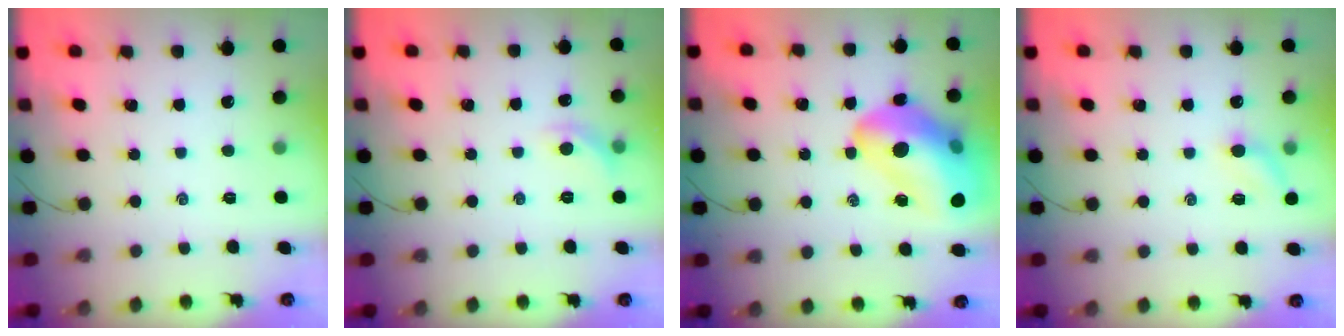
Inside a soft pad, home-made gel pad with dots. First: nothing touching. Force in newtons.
{"total": 6.0, "press": 5.8, "slide": 1.4}
{"total": 24.0, "press": 23.4, "slide": 5.0}
{"total": 6.8, "press": 6.6, "slide": 1.5}